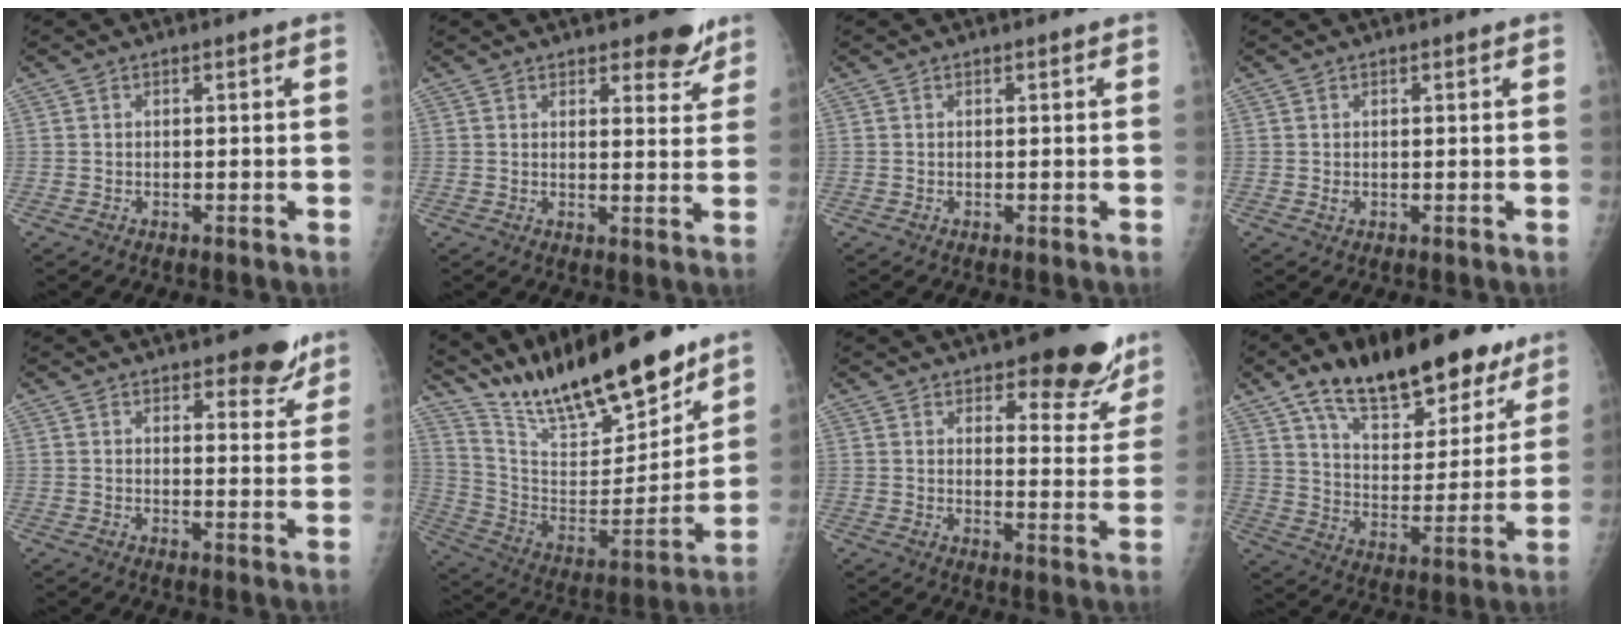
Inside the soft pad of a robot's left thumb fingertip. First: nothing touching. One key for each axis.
{"total": 6.0, "fx": 4.5, "fy": 2.5, "fz": 3.2, "tx": -0.011, "ty": -0.026, "tz": 0.057}
{"total": 0.0}
{"total": 0.8, "fx": 0.3, "fy": 0.5, "fz": 0.5, "tx": -0.005, "ty": -0.001, "tz": 0.005}
{"total": 6.9, "fx": 5.0, "fy": 2.8, "fz": 3.9, "tx": -0.018, "ty": -0.029, "tz": 0.064}
{"total": 23.9, "fx": 19.5, "fy": 6.1, "fz": 12.4, "tx": -0.171, "ty": -0.100, "tz": 0.341}
{"total": 13.5, "fx": 9.8, "fy": 5.2, "fz": 7.8, "tx": -0.044, "ty": -0.066, "tz": 0.126}
{"total": 24.8, "fx": 16.4, "fy": 11.1, "fz": 15.0, "tx": -0.189, "ty": -0.048, "tz": 0.257}